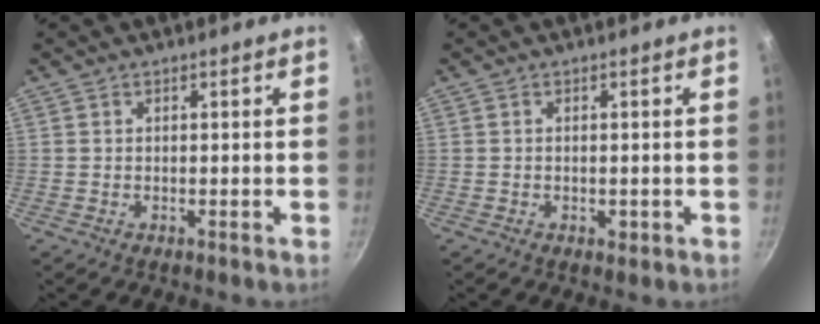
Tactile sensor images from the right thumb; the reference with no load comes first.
{"total": 1.3, "force": [-0.4, 0.7, 1.0], "torque": [-0.014, -0.001, -0.005]}